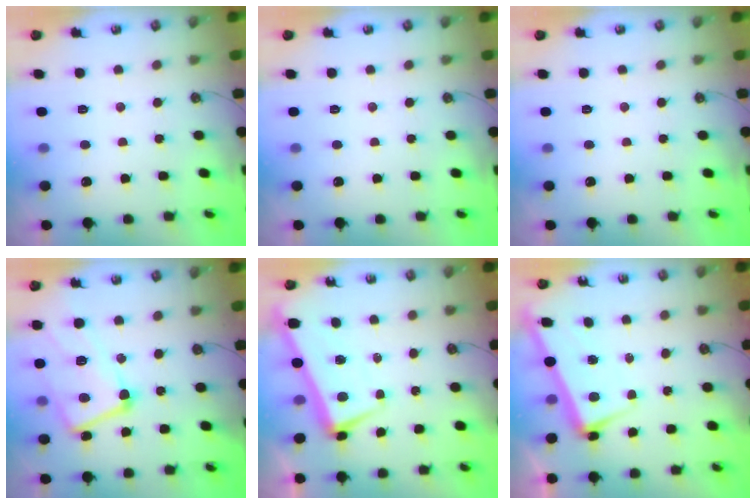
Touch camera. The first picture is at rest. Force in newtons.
{"total": 0.0}
{"total": 0.0}
{"total": 8.2, "press": 8.1, "slide": 1.3}
{"total": 2.0, "press": 1.9, "slide": 0.7}
{"total": 2.4, "press": 2.4, "slide": 0.5}